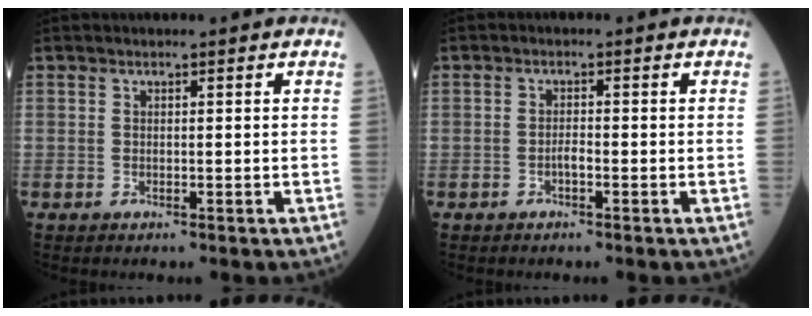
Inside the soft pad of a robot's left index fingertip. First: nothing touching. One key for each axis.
{"total": 1.5, "fx": -1.1, "fy": 0.2, "fz": 1.0, "tx": -0.018, "ty": -0.003, "tz": -0.020}